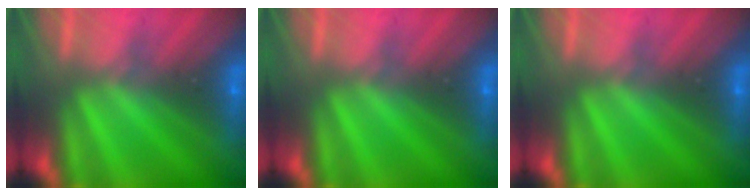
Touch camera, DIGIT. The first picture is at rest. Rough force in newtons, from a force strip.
{"total": 0.0}
{"total": 0.0}